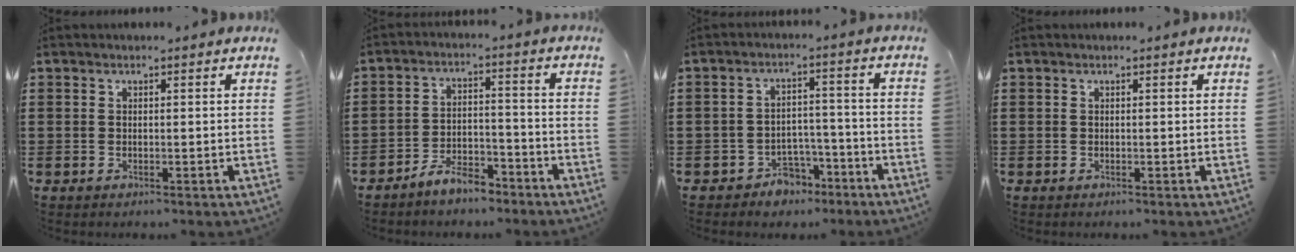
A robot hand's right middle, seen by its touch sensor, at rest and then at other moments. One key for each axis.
{"total": 5.9, "fx": -5.4, "fy": 1.6, "fz": 1.7, "tx": -0.032, "ty": 0.012, "tz": -0.105}
{"total": 4.4, "fx": -3.9, "fy": 2.0, "fz": 0.6, "tx": -0.017, "ty": 0.012, "tz": -0.079}
{"total": 0.0}